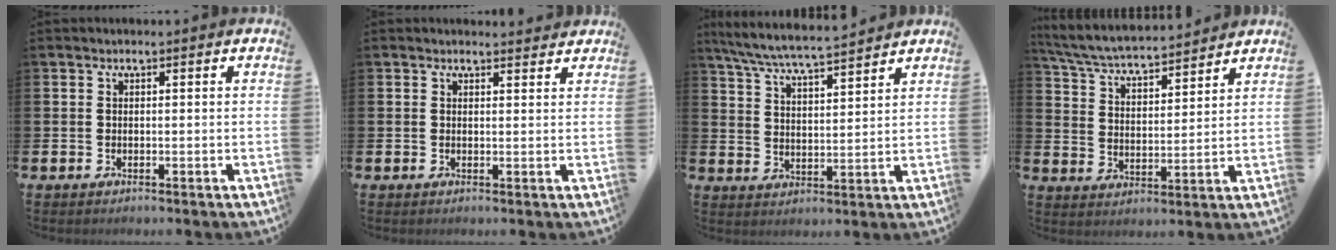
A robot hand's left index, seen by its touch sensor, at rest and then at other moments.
{"total": 1.4, "force": [1.4, 0.3, 0.0], "torque": [0.012, -0.007, 0.023]}
{"total": 6.8, "force": [6.6, 0.2, 1.9], "torque": [-0.060, -0.040, 0.116]}
{"total": 5.8, "force": [5.6, 0.5, 1.3], "torque": [-0.054, -0.042, 0.095]}